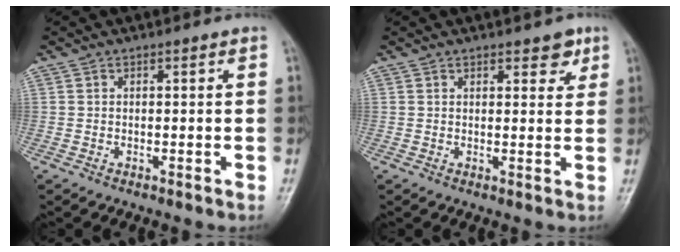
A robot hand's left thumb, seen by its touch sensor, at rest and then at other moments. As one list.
[{"total": 3.6, "force": [2.2, 1.7, 2.3], "torque": [-0.010, -0.010, 0.025]}]